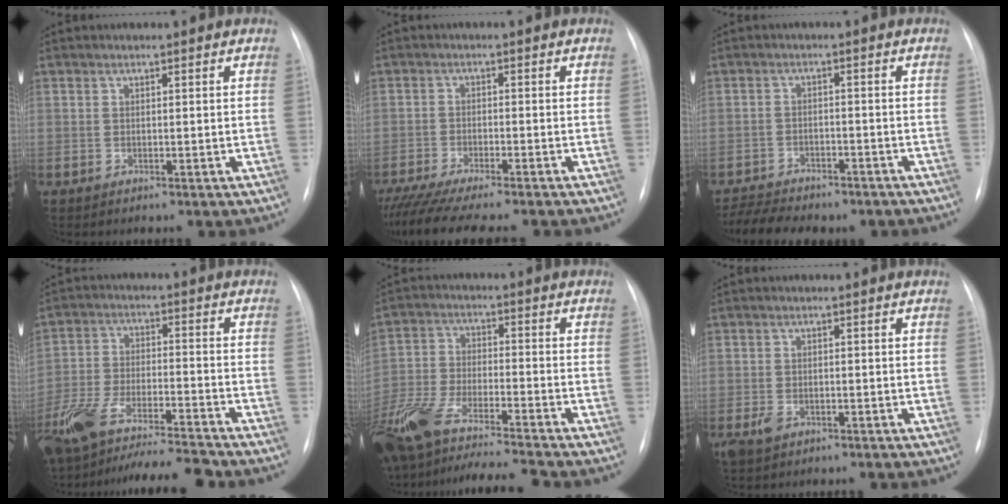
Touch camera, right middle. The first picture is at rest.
{"total": 12.8, "force": [-11.1, 0.8, 6.3], "torque": [-0.086, -0.025, -0.168]}
{"total": 10.5, "force": [-9.0, 3.5, 4.0], "torque": [-0.074, 0.006, -0.128]}
{"total": 17.5, "force": [-15.5, 1.3, 8.0], "torque": [-0.172, -0.017, -0.263]}
{"total": 17.6, "force": [-15.0, 0.9, 9.0], "torque": [-0.198, -0.023, -0.266]}
{"total": 2.6, "force": [-1.3, 1.7, 1.5], "torque": [-0.034, -0.002, -0.014]}